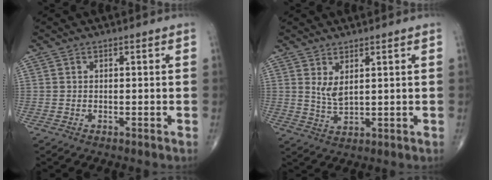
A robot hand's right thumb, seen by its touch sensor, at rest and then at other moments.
{"total": 3.9, "force": [1.7, 1.4, 3.1], "torque": [-0.058, -0.020, 0.040]}